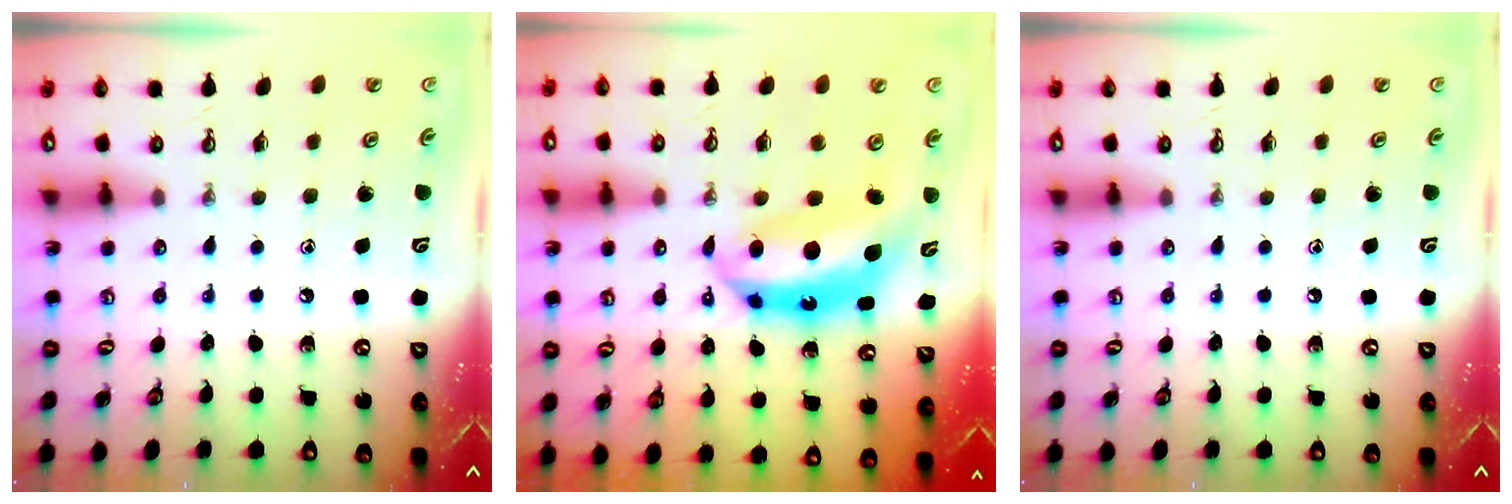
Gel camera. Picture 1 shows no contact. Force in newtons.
{"total": 9.3, "press": 9.2, "slide": 1.0}
{"total": 0.0}